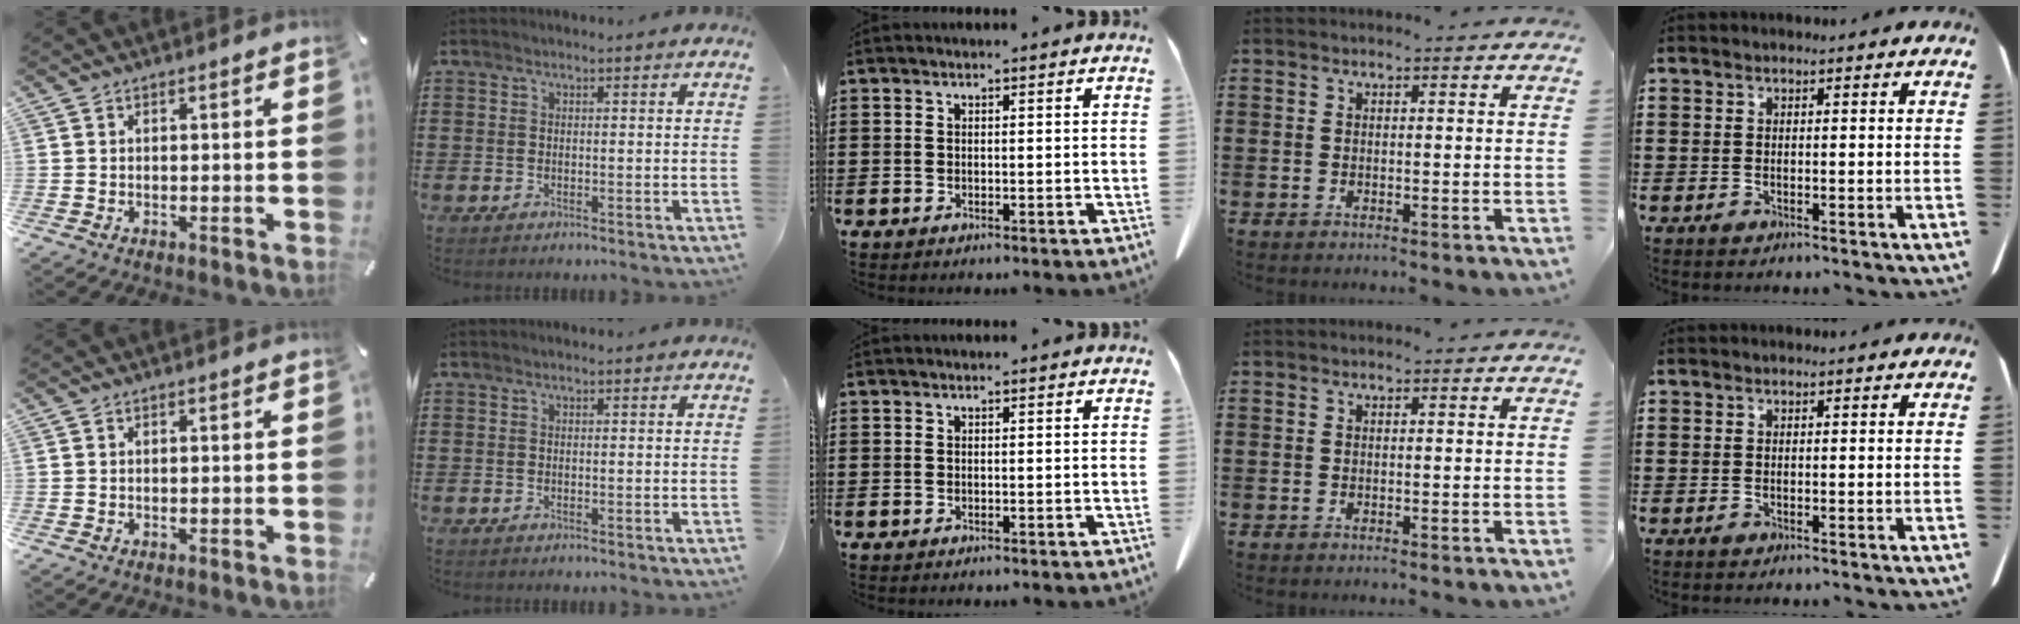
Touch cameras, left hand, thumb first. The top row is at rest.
{}